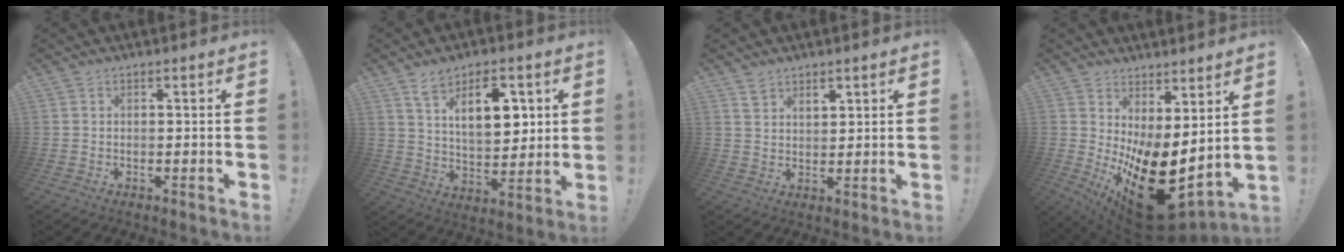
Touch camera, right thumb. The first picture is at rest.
{"total": 13.7, "force": [6.6, 6.6, 9.9], "torque": [-0.154, -0.014, 0.113]}
{"total": 4.3, "force": [3.3, 2.4, 1.4], "torque": [-0.019, -0.013, 0.061]}
{"total": 18.5, "force": [-5.7, 7.9, 15.7], "torque": [-0.220, 0.009, -0.071]}